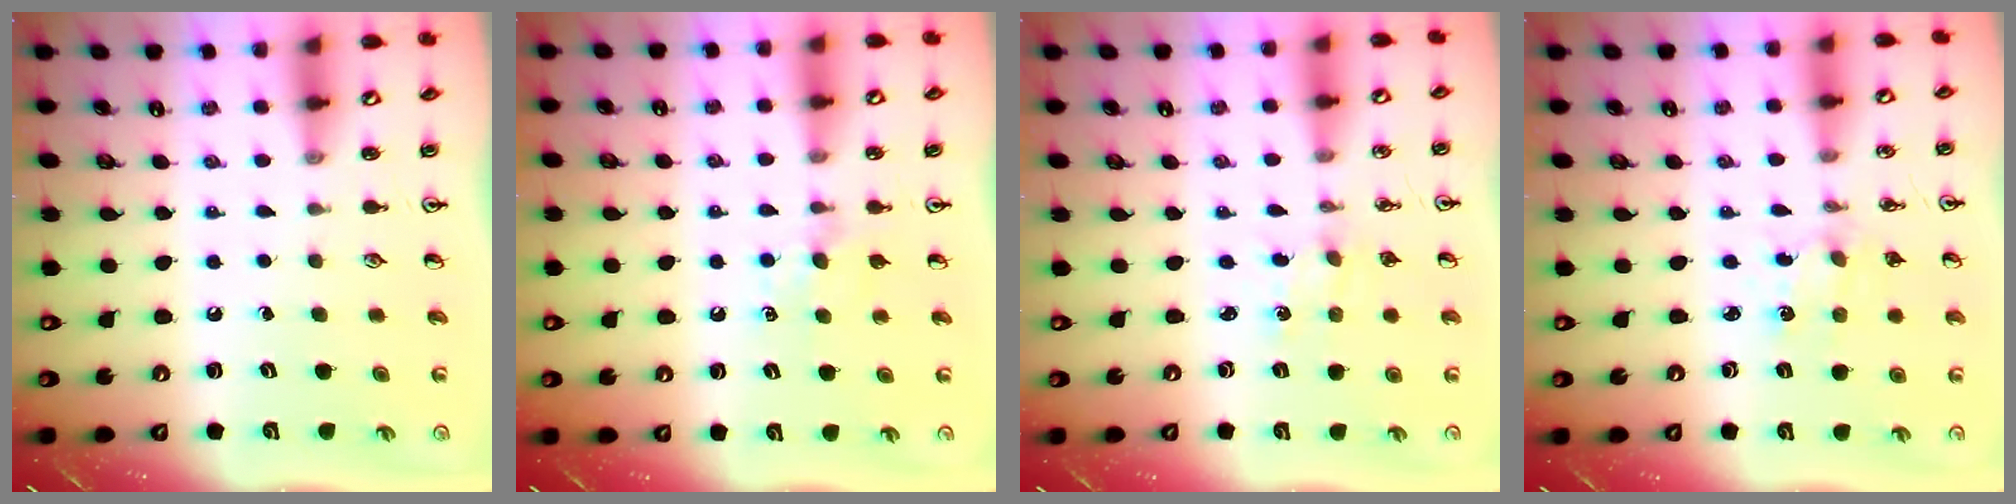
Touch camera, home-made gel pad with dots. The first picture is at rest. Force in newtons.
{"total": 5.8, "press": 5.8, "slide": 0.7}
{"total": 0.0}
{"total": 2.3, "press": 2.3, "slide": 0.4}